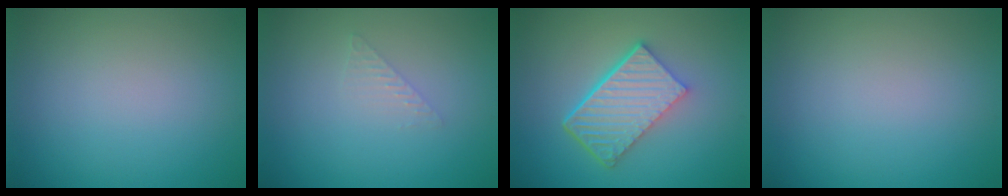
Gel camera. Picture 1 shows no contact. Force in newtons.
{"total": 1.0, "press": 1.0, "slide": 0.0}
{"total": 6.3, "press": 4.3, "slide": 4.7}
{"total": 0.0}